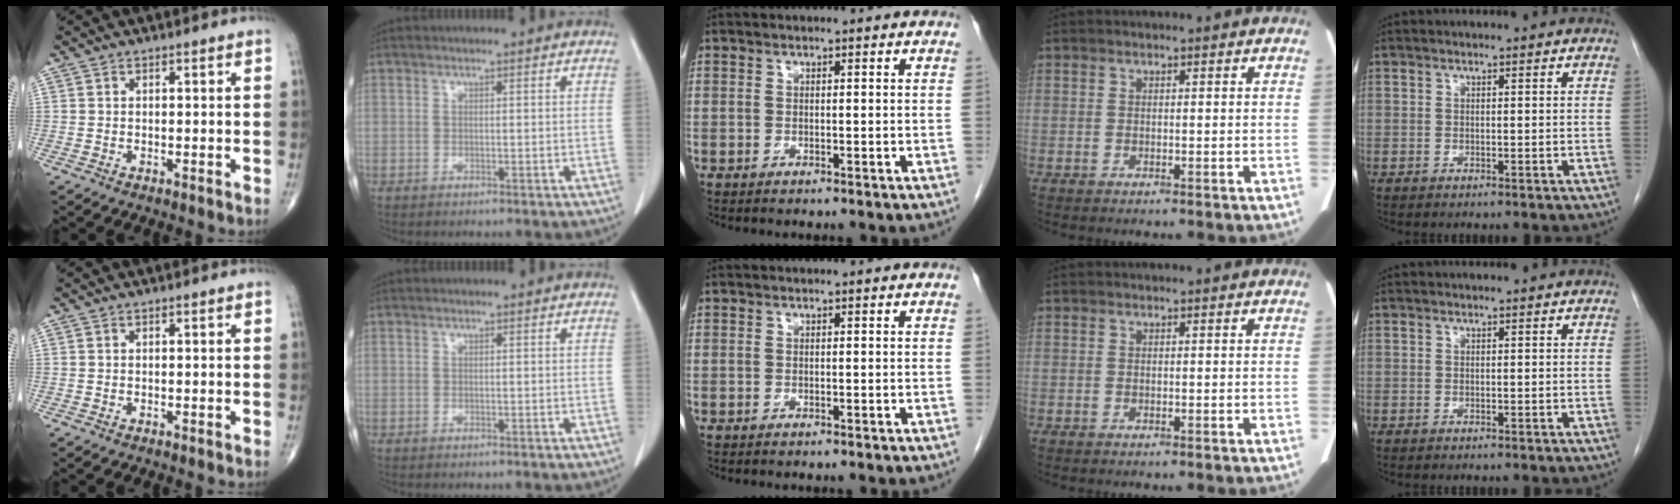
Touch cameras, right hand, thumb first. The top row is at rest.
{}